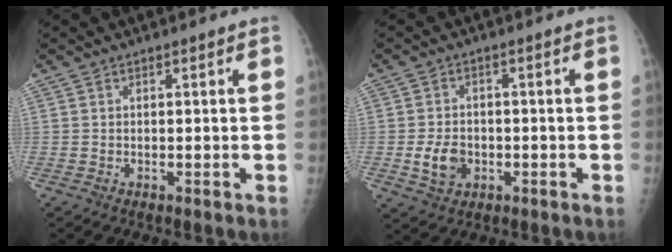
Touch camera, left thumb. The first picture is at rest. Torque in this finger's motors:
{"motor_torque": [-0.46, 0.43, 0.15, -0.18, 0.00]}